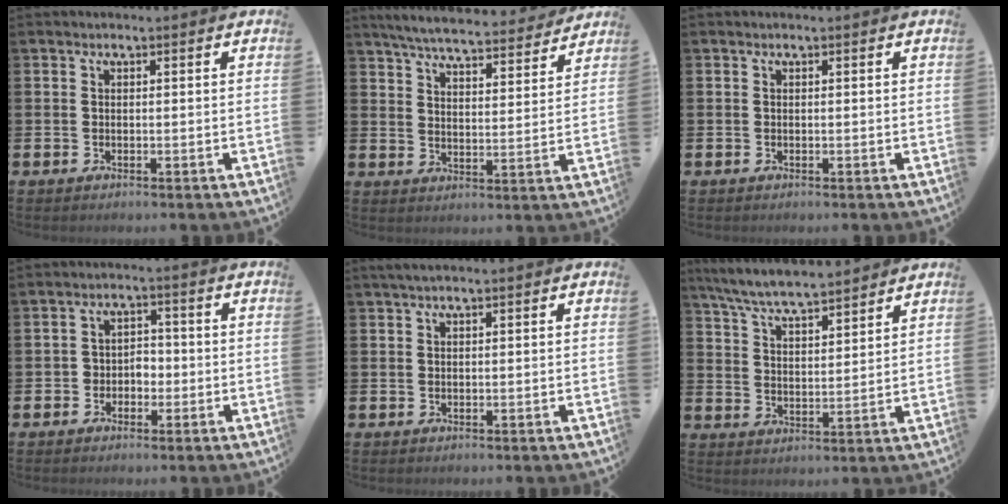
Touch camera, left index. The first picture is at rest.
{"total": 6.3, "force": [6.1, 0.6, 1.6], "torque": [-0.050, -0.042, 0.104]}
{"total": 0.0}
{"total": 2.8, "force": [-1.4, 2.3, 0.7], "torque": [-0.019, 0.009, -0.034]}
{"total": 1.1, "force": [0.8, 0.0, 0.8], "torque": [-0.024, 0.006, 0.015]}
{"total": 6.7, "force": [6.5, 0.3, 1.8], "torque": [-0.061, -0.035, 0.115]}